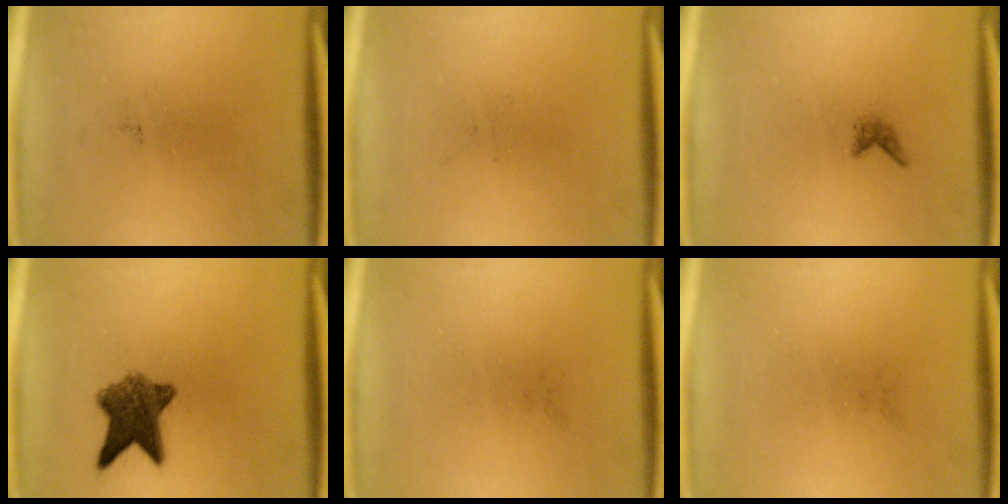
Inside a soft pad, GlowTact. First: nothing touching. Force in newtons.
{"total": 0.0}
{"total": 0.8}
{"total": 7.8}
{"total": 0.0}
{"total": 0.0}